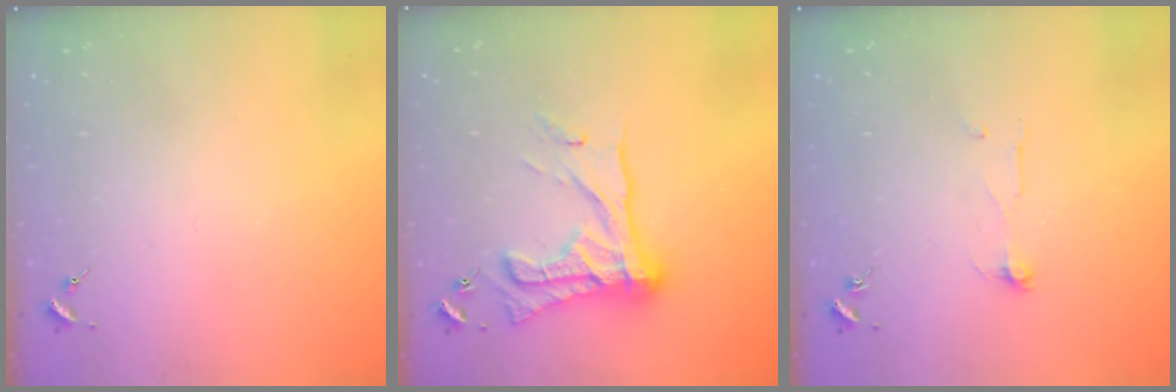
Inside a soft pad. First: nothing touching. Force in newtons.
{"total": 21.5, "press": 21.4, "slide": 1.8}
{"total": 4.0, "press": 4.0, "slide": 0.3}